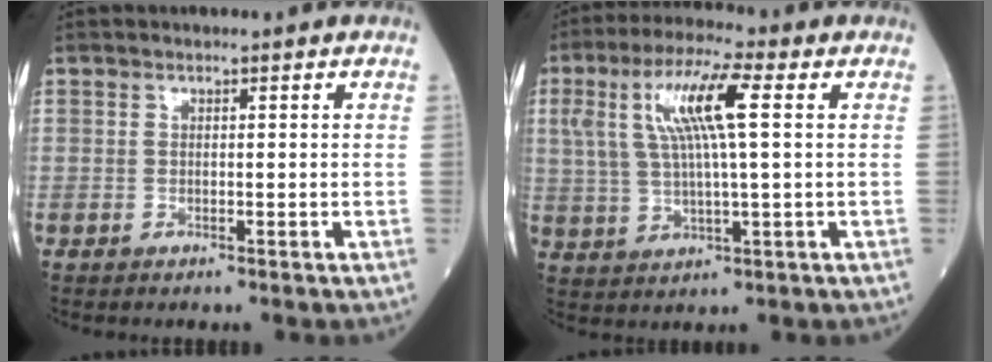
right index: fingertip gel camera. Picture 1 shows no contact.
{"total": 10.9, "force": [3.0, 1.5, 10.4], "torque": [-0.213, 0.021, 0.055]}